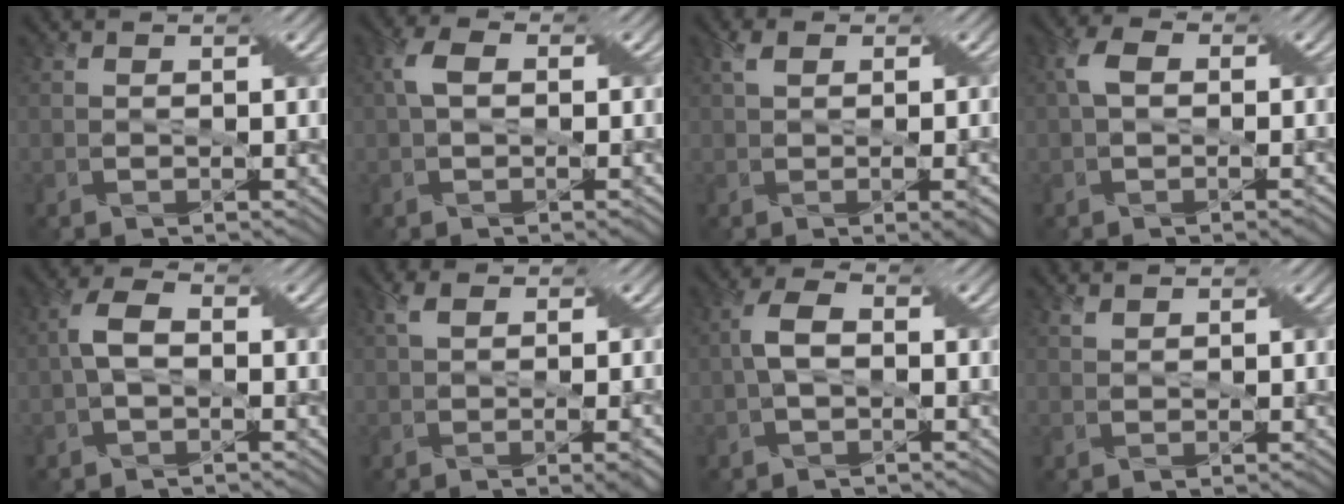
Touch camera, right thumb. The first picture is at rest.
{"total": 3.7, "force": [0.2, 2.0, 3.1], "torque": [-0.065, 0.010, 0.001]}
{"total": 3.9, "force": [0.1, 1.5, 3.6], "torque": [-0.060, 0.006, 0.004]}
{"total": 3.7, "force": [-0.1, 2.1, 3.0], "torque": [-0.061, 0.008, -0.005]}
{"total": 3.5, "force": [-0.4, 2.0, 2.9], "torque": [-0.066, 0.013, -0.012]}
{"total": 4.5, "force": [-0.2, 1.5, 4.3], "torque": [-0.072, 0.004, -0.001]}
{"total": 3.5, "force": [-0.3, 1.9, 2.9], "torque": [-0.066, 0.011, -0.009]}
{"total": 0.8, "force": [0.7, 0.2, 0.4], "torque": [-0.016, 0.002, 0.016]}